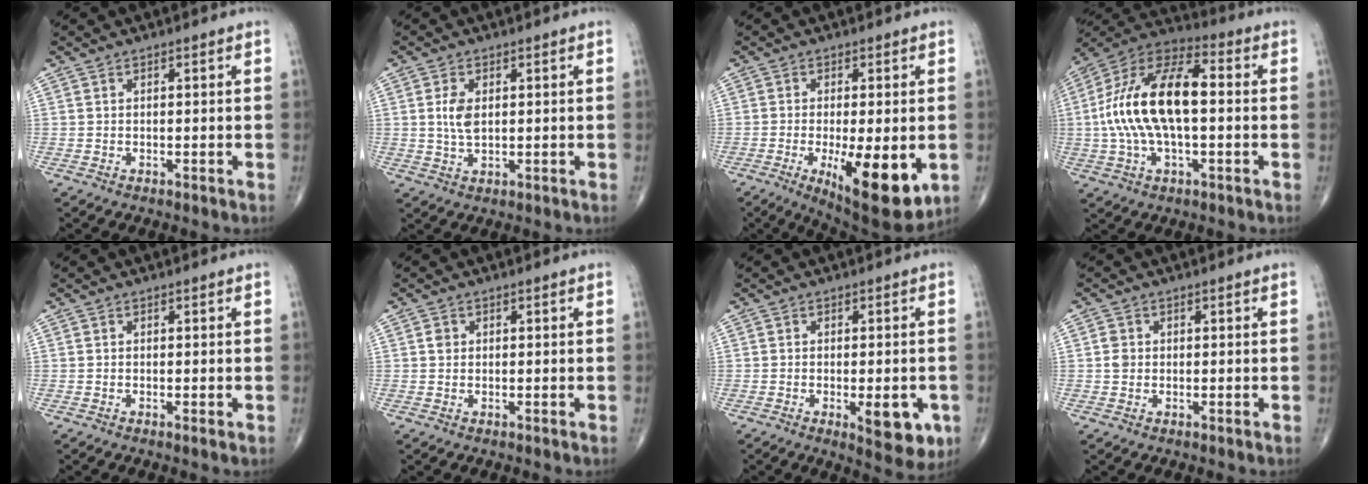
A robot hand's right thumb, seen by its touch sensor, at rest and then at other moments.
{"total": 3.2, "force": [0.5, 1.7, 2.6], "torque": [-0.054, -0.003, 0.011]}
{"total": 14.5, "force": [-3.9, 4.8, 13.1], "torque": [-0.184, -0.024, -0.046]}
{"total": 19.4, "force": [0.3, 9.1, 17.1], "torque": [-0.333, 0.037, -0.001]}
{"total": 0.6, "force": [-0.2, 0.1, 0.6], "torque": [-0.016, -0.004, -0.005]}
{"total": 1.2, "force": [0.2, 1.1, 0.5], "torque": [-0.005, 0.002, 0.002]}
{"total": 8.4, "force": [-2.7, 3.3, 7.2], "torque": [-0.073, -0.007, -0.028]}
{"total": 2.0, "force": [0.0, 1.8, 0.9], "torque": [-0.009, 0.003, 0.000]}